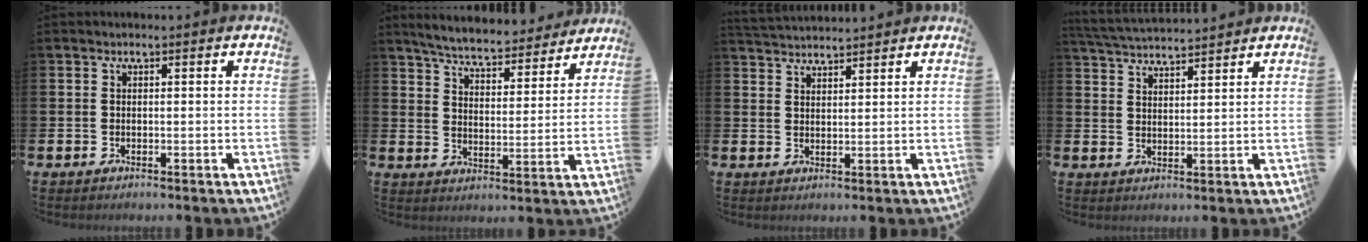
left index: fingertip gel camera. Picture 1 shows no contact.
{"total": 6.3, "force": [6.2, 0.8, 1.3], "torque": [-0.042, -0.046, 0.104]}
{"total": 3.2, "force": [3.1, 0.2, 0.2], "torque": [-0.005, -0.017, 0.057]}
{"total": 4.2, "force": [4.2, 0.1, 0.3], "torque": [-0.022, -0.024, 0.075]}